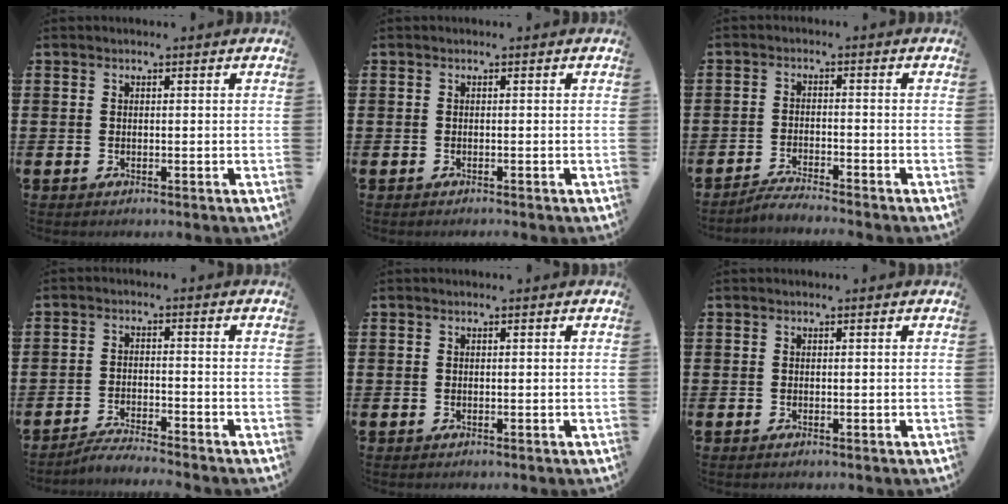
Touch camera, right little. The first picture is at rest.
{"total": 0.0}
{"total": 2.4, "force": [-2.4, -0.3, 0.4], "torque": [-0.008, 0.004, -0.049]}
{"total": 2.8, "force": [-2.8, -0.2, 0.5], "torque": [-0.009, 0.002, -0.057]}
{"total": 0.0}
{"total": 0.0}